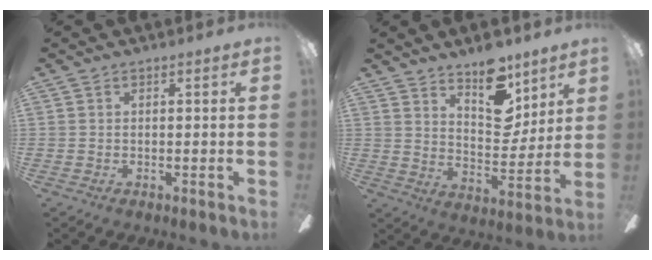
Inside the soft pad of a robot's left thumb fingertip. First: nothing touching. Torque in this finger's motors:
{"motor_torque": [-0.12, 0.14, -0.14, -0.33, 0.12]}